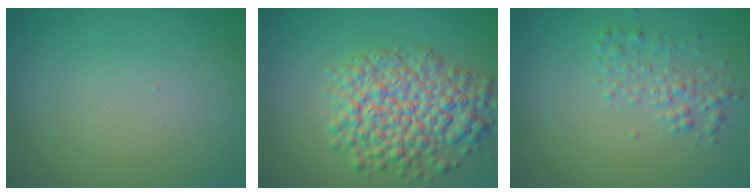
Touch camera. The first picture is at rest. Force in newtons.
{"total": 7.4, "press": 7.4, "slide": 0.3}
{"total": 2.0, "press": 2.0, "slide": 0.1}